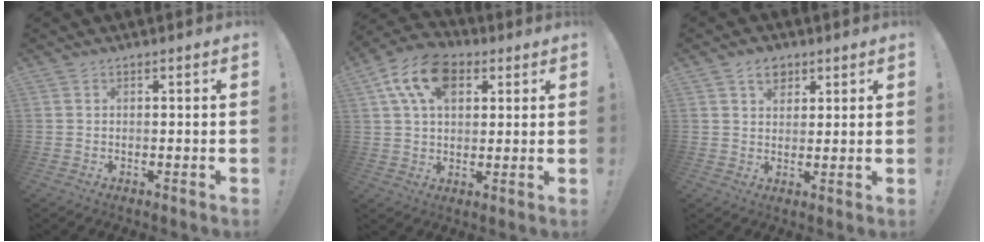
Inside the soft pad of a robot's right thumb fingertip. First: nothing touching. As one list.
[{"total": 14.2, "force": [5.7, 9.4, 9.0], "torque": [-0.157, -0.005, 0.109]}, {"total": 5.7, "force": [3.3, 4.1, 2.2], "torque": [-0.023, -0.008, 0.060]}]